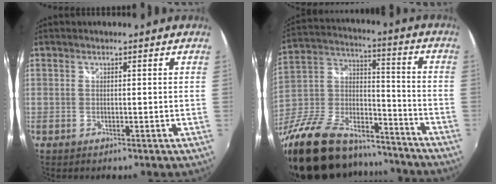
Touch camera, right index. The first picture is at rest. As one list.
[{"total": 31.5, "force": [-22.8, 14.5, 16.3], "torque": [-0.351, 0.016, -0.353]}]